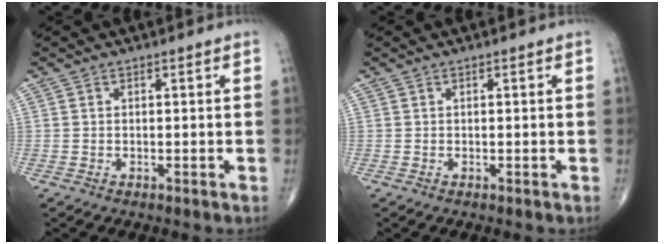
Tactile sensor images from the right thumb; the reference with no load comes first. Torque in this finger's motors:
{"motor_torque": [0.01, -0.01, 0.01, 0.01, 0.00]}